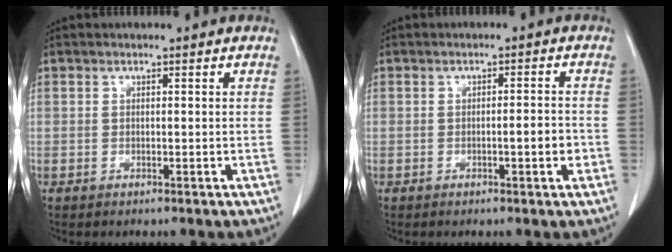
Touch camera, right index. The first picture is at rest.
{"total": 2.9, "force": [-0.8, 0.5, 2.7], "torque": [-0.039, 0.001, -0.011]}